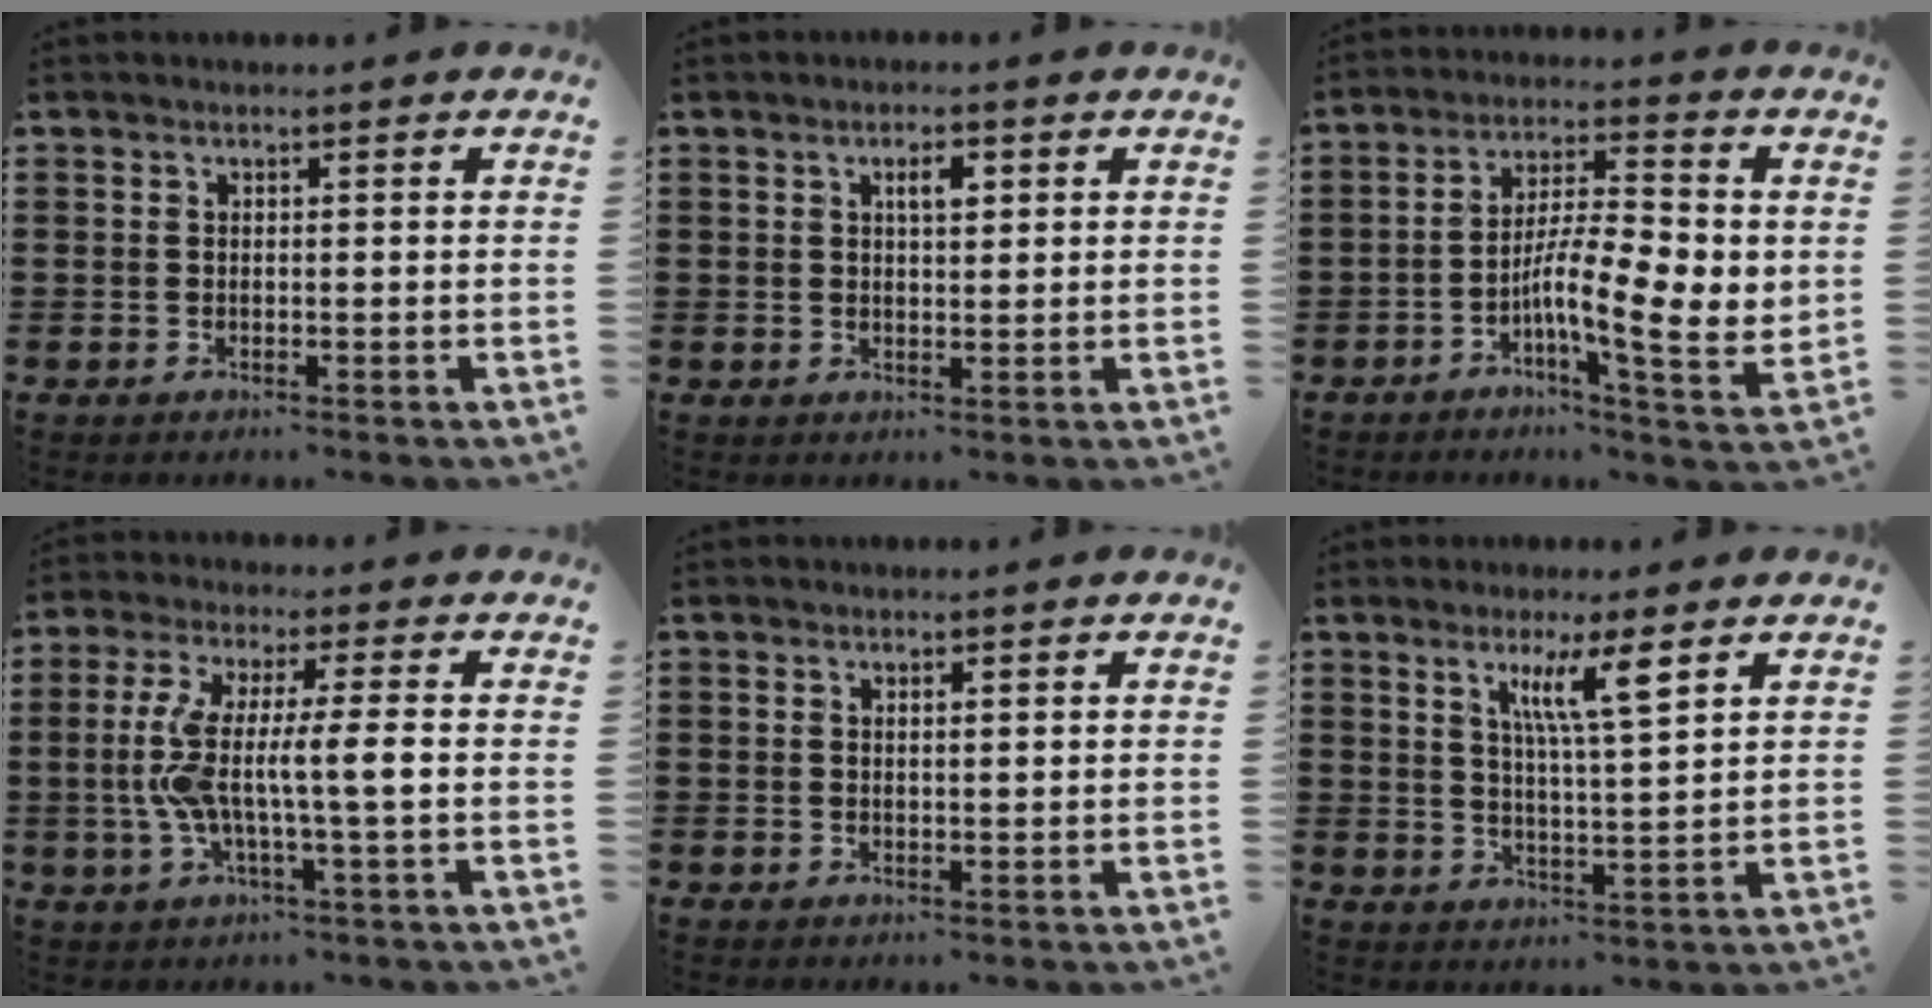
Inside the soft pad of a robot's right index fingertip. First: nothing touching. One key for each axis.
{"total": 2.6, "fx": 0.9, "fy": 0.9, "fz": 2.2, "tx": -0.039, "ty": 0.002, "tz": 0.012}
{"total": 10.0, "fx": -1.1, "fy": 2.8, "fz": 9.5, "tx": -0.169, "ty": -0.011, "tz": -0.021}
{"total": 8.8, "fx": -0.9, "fy": 0.6, "fz": 8.8, "tx": -0.183, "ty": -0.012, "tz": -0.029}
{"total": 0.8, "fx": 0.5, "fy": 0.1, "fz": 0.6, "tx": -0.012, "ty": 0.001, "tz": 0.008}
{"total": 6.9, "fx": 3.6, "fy": 0.8, "fz": 5.9, "tx": -0.117, "ty": 0.002, "tz": 0.057}